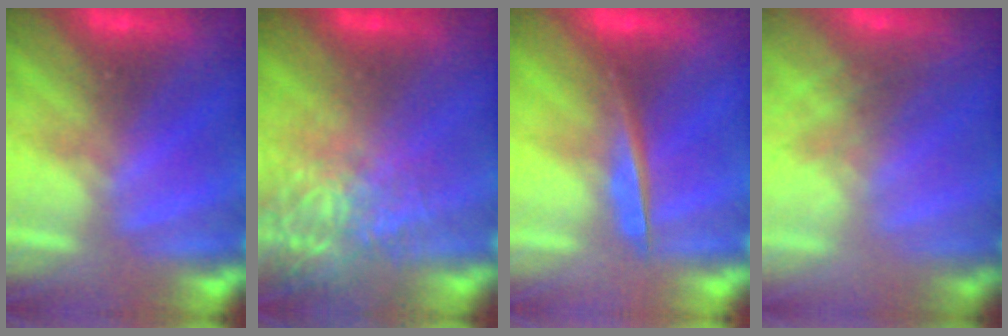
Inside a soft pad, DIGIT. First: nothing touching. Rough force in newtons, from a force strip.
{"total": 7.2}
{"total": 4.6}
{"total": 5.7}